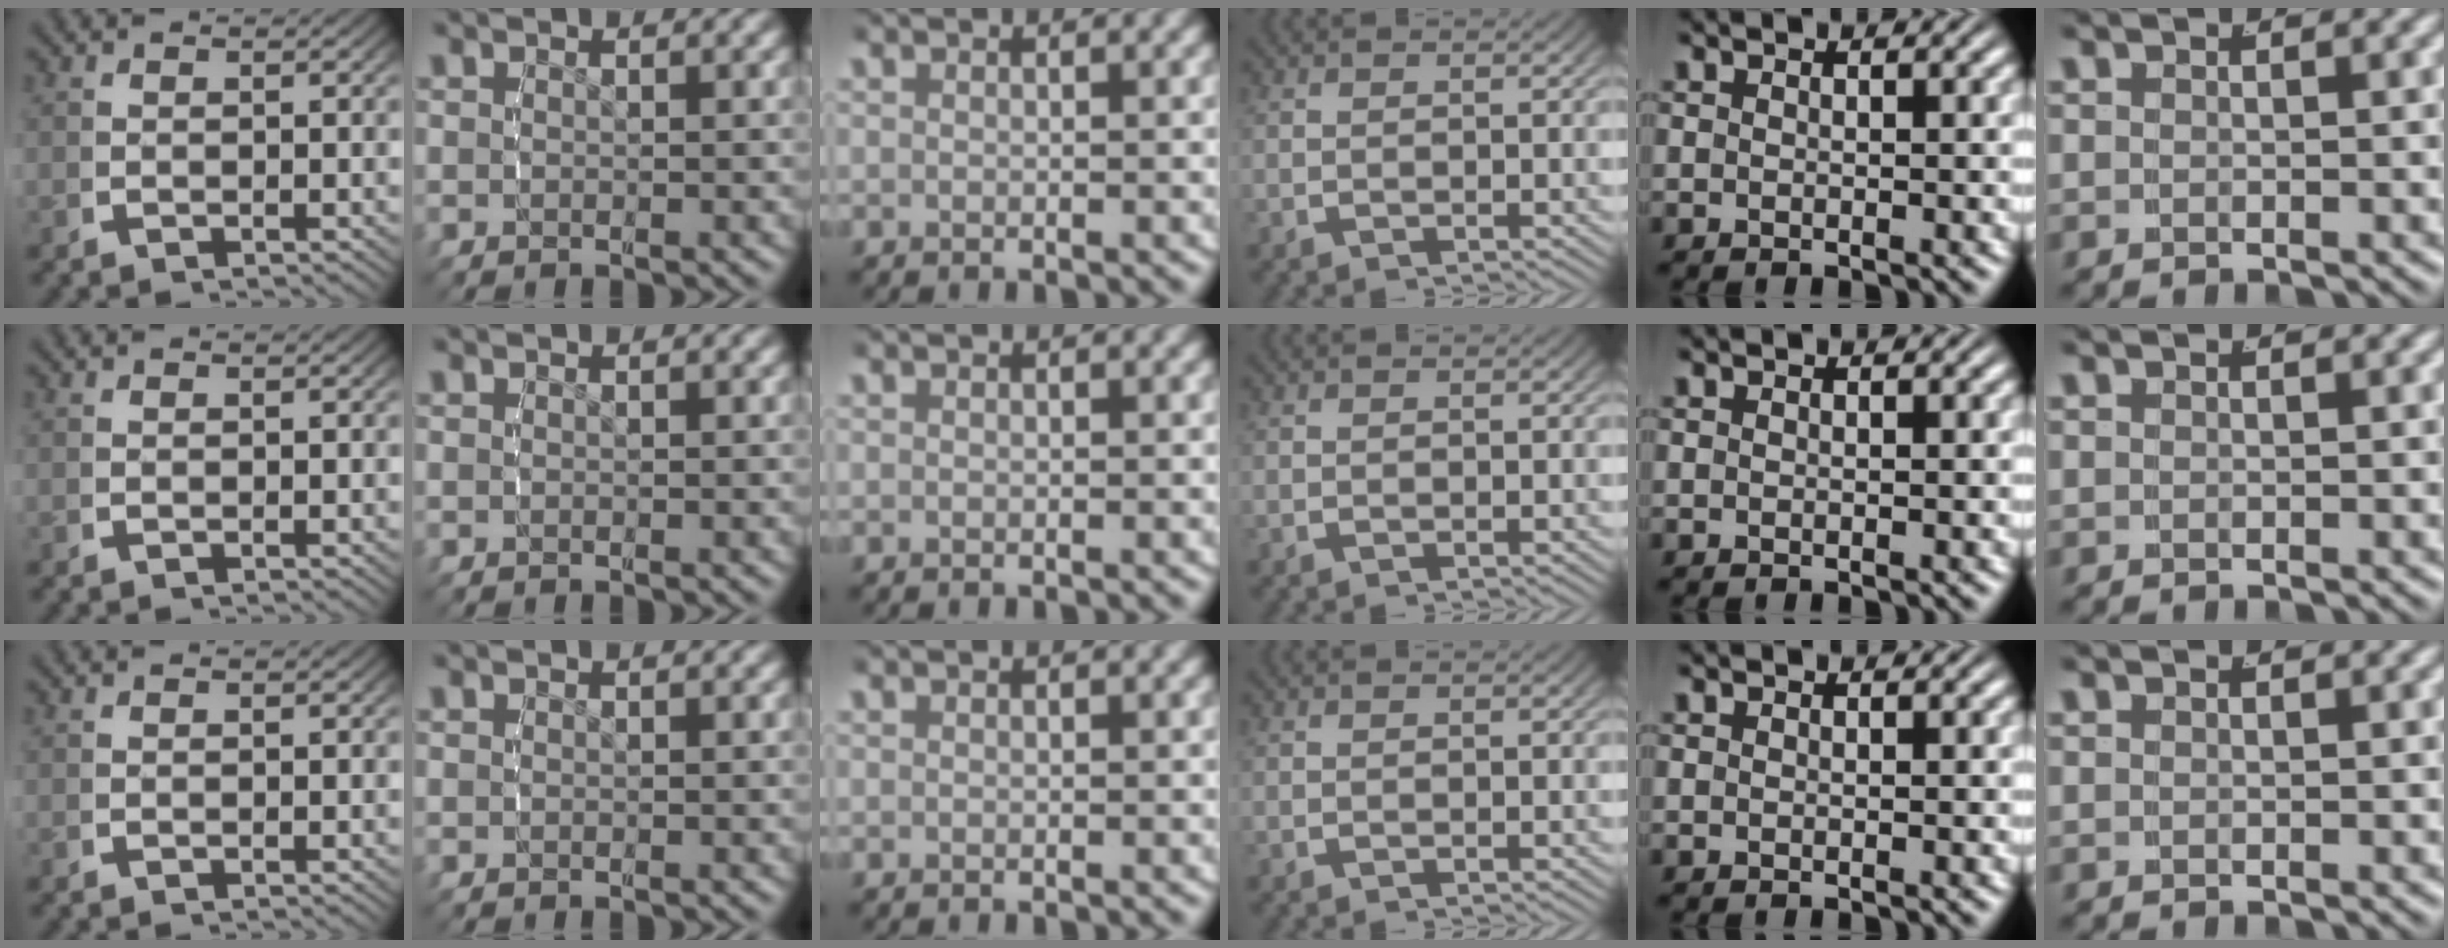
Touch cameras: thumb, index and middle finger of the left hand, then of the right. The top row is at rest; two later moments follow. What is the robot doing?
{"motion": "reach", "object": "paper towel"}